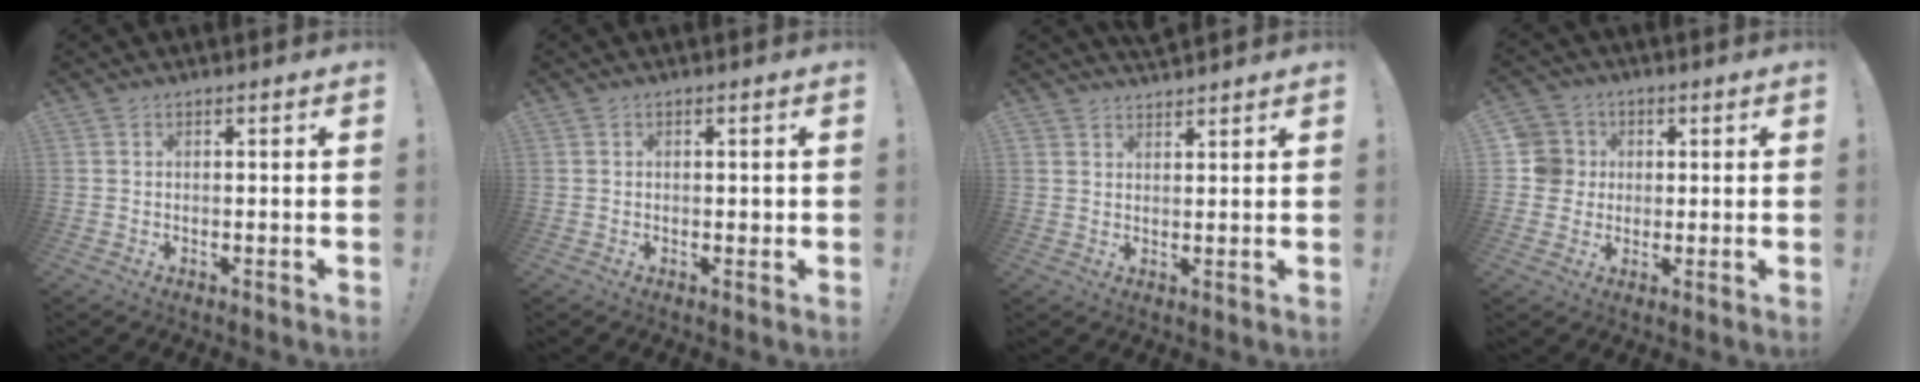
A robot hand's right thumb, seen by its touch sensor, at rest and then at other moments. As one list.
[{"total": 0.8, "force": [0.2, 0.7, 0.5], "torque": [0.000, 0.000, 0.002]}, {"total": 2.8, "force": [2.6, 1.0, -0.3], "torque": [0.013, -0.019, 0.049]}, {"total": 7.8, "force": [0.9, 7.6, 1.5], "torque": [-0.021, 0.002, 0.022]}]